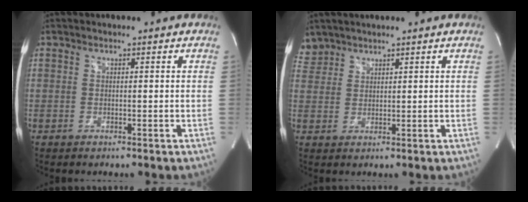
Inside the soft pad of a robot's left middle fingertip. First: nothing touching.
{"total": 3.1, "force": [2.8, 1.3, -0.3], "torque": [0.006, 0.013, 0.060]}